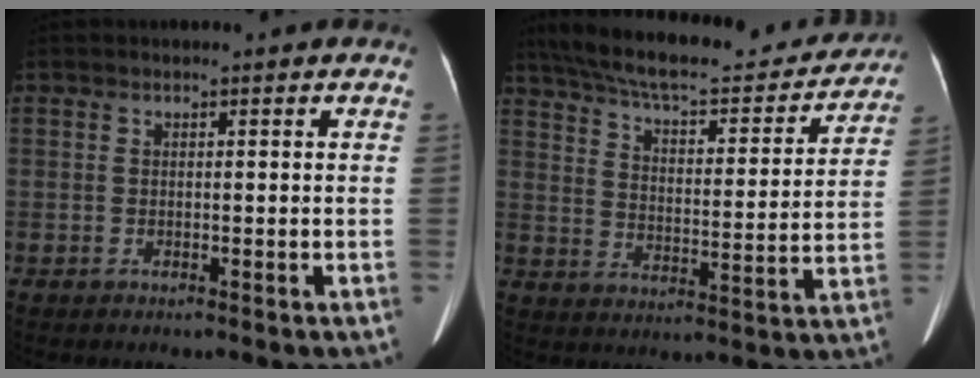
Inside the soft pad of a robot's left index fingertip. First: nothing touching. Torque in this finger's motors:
{"motor_torque": [0.28, -0.57, 0.05, 0.02]}